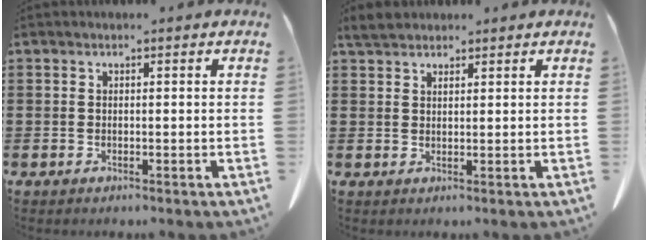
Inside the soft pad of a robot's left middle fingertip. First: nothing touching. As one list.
[{"total": 2.8, "force": [2.5, 0.8, 1.0], "torque": [-0.027, 0.004, 0.048]}]